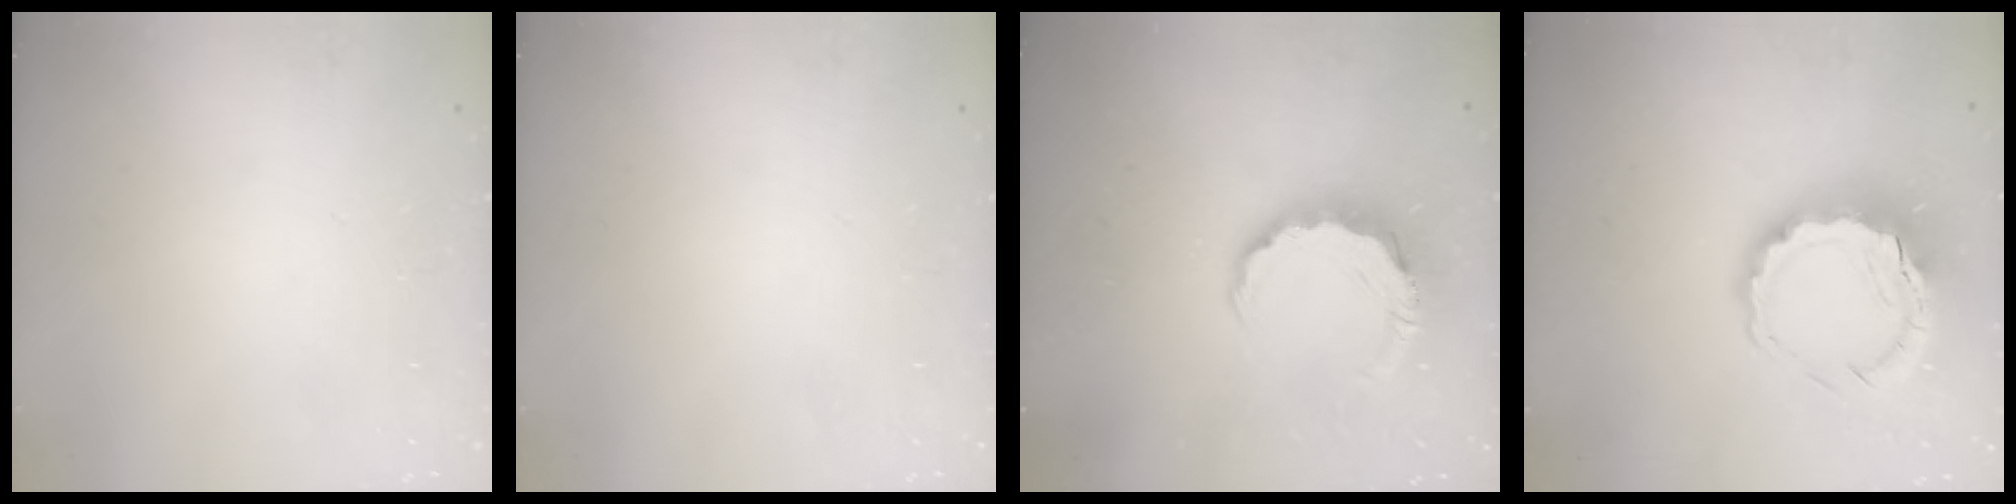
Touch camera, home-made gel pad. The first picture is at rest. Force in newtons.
{"total": 0.0}
{"total": 8.0, "press": 7.9, "slide": 1.3}
{"total": 10.0, "press": 9.7, "slide": 2.4}